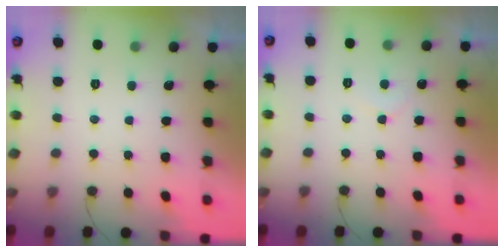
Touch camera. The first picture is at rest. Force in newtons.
{"total": 4.8, "press": 4.8, "slide": 0.3}